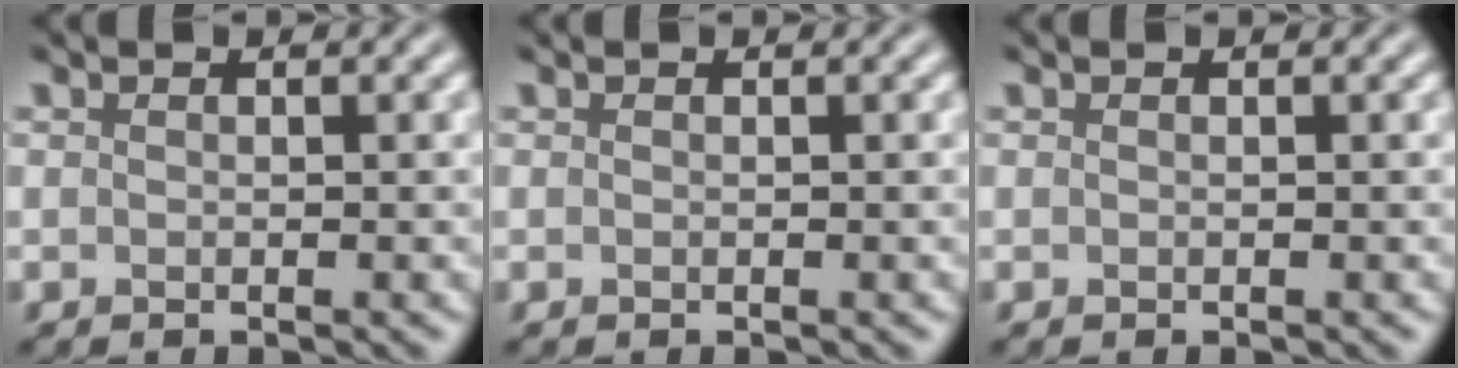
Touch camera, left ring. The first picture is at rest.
{"total": 0.0}
{"total": 0.0}